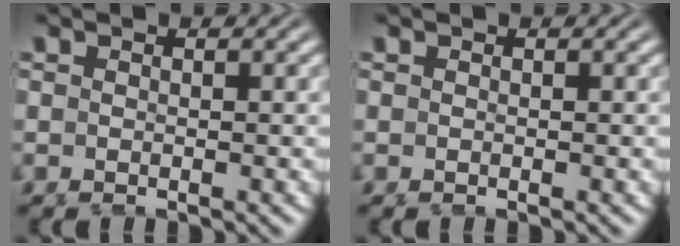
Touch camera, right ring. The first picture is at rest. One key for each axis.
{"total": 0.0}